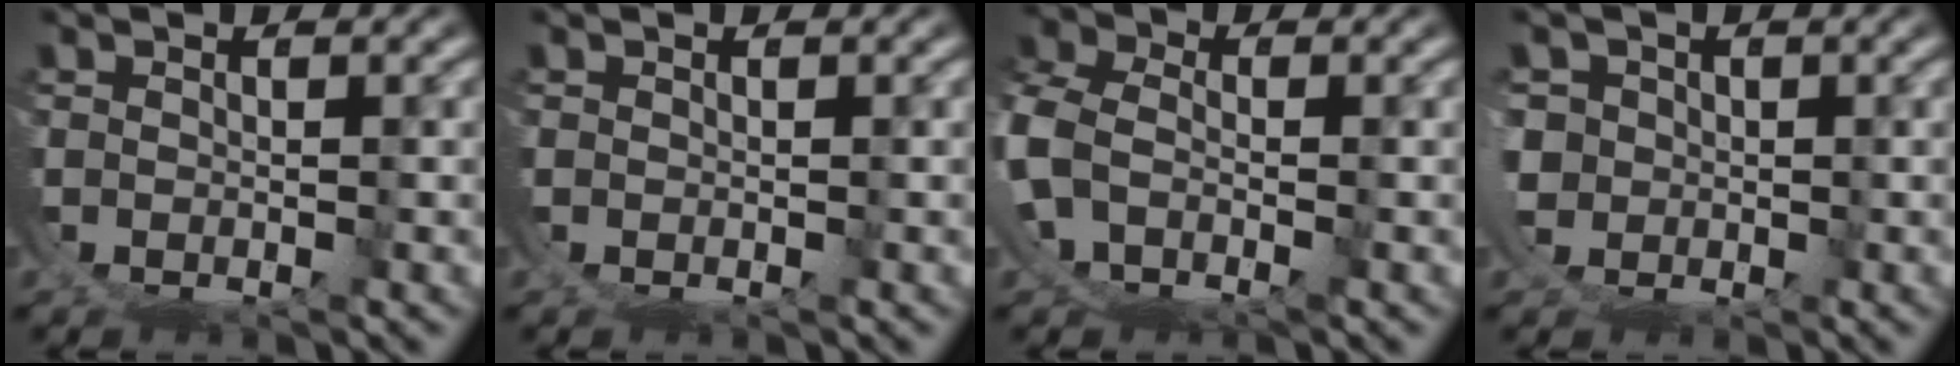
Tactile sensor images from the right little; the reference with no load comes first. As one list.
[{"total": 0.0}, {"total": 7.1, "force": [-1.1, 6.3, 3.1], "torque": [-0.102, -0.013, -0.025]}, {"total": 4.9, "force": [0.2, 4.4, 2.1], "torque": [-0.060, -0.018, 0.004]}]